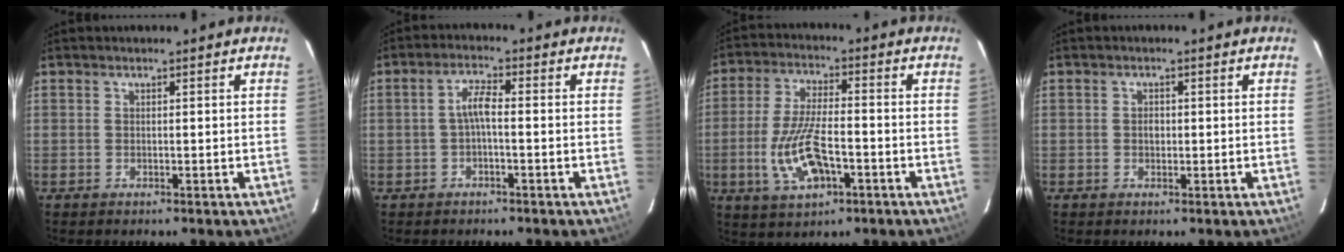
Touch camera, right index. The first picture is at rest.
{"total": 3.1, "force": [-0.8, 0.6, 2.9], "torque": [-0.062, 0.010, -0.017]}
{"total": 11.5, "force": [-3.8, 4.3, 9.9], "torque": [-0.209, -0.009, -0.065]}
{"total": 1.6, "force": [-0.2, 1.3, 0.9], "torque": [-0.015, 0.006, -0.005]}